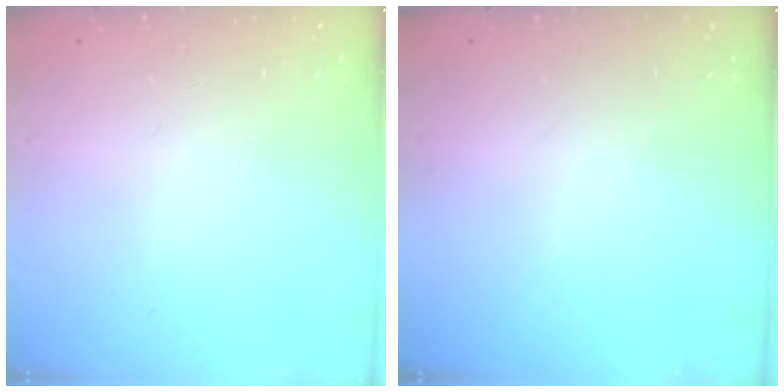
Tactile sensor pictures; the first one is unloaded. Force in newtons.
{"total": 0.0}